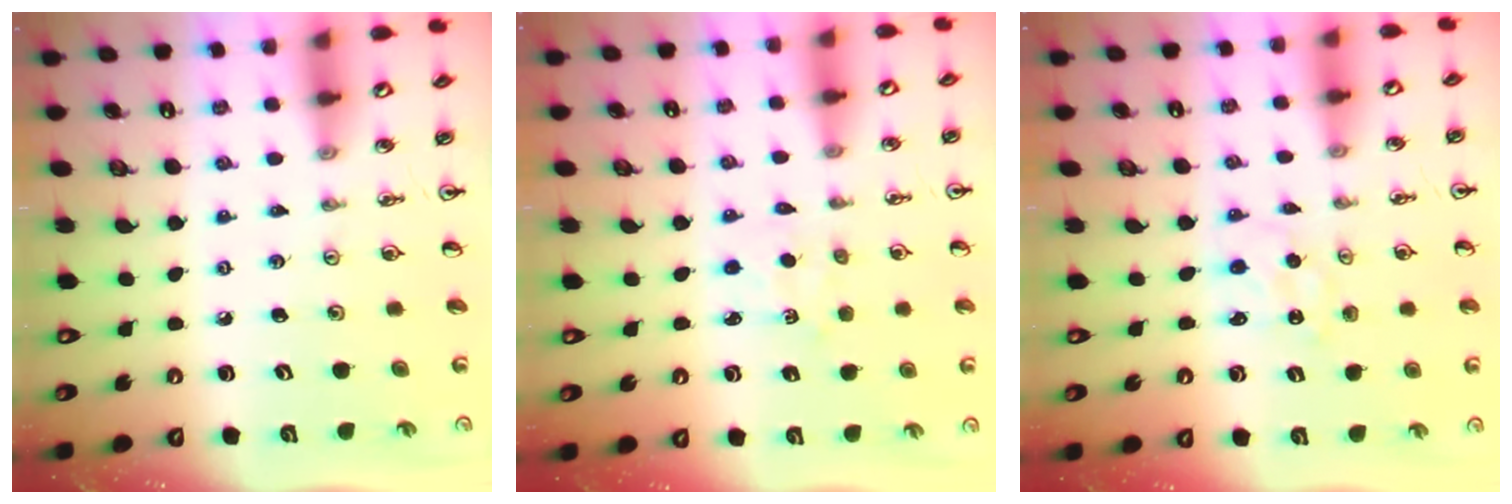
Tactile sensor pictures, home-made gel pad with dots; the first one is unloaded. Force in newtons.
{"total": 2.3, "press": 2.3, "slide": 0.2}
{"total": 0.0}